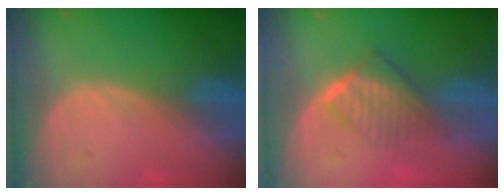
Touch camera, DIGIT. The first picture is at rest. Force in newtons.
{"total": 6.4, "press": 5.6, "slide": 3.2}